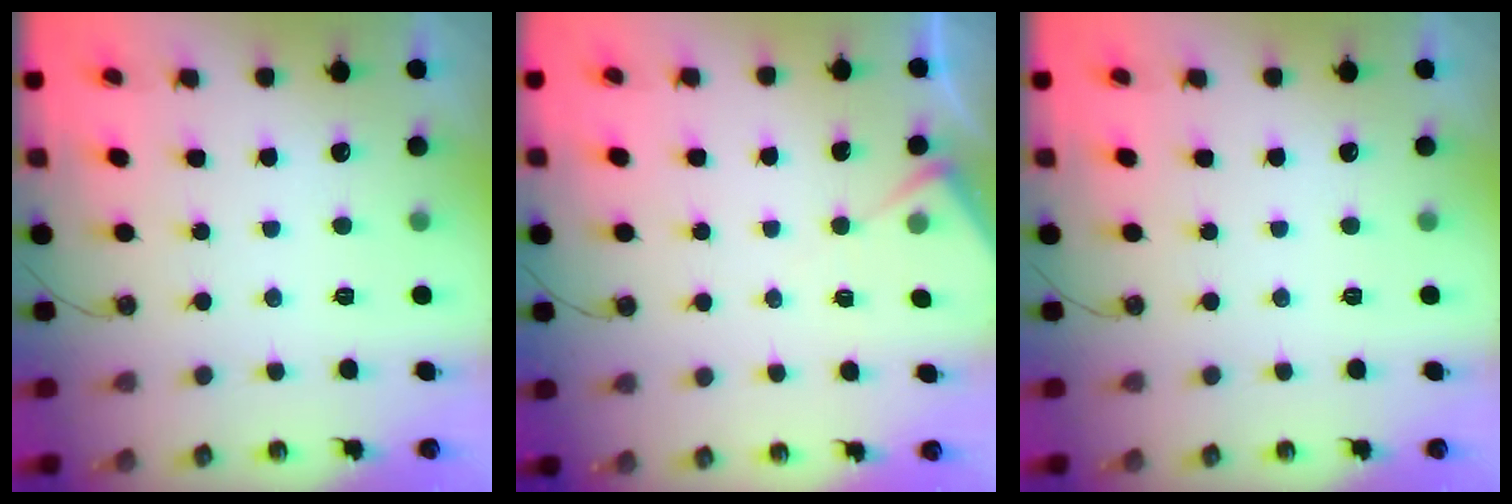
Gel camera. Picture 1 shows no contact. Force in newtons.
{"total": 5.8, "press": 5.8, "slide": 0.4}
{"total": 0.0}